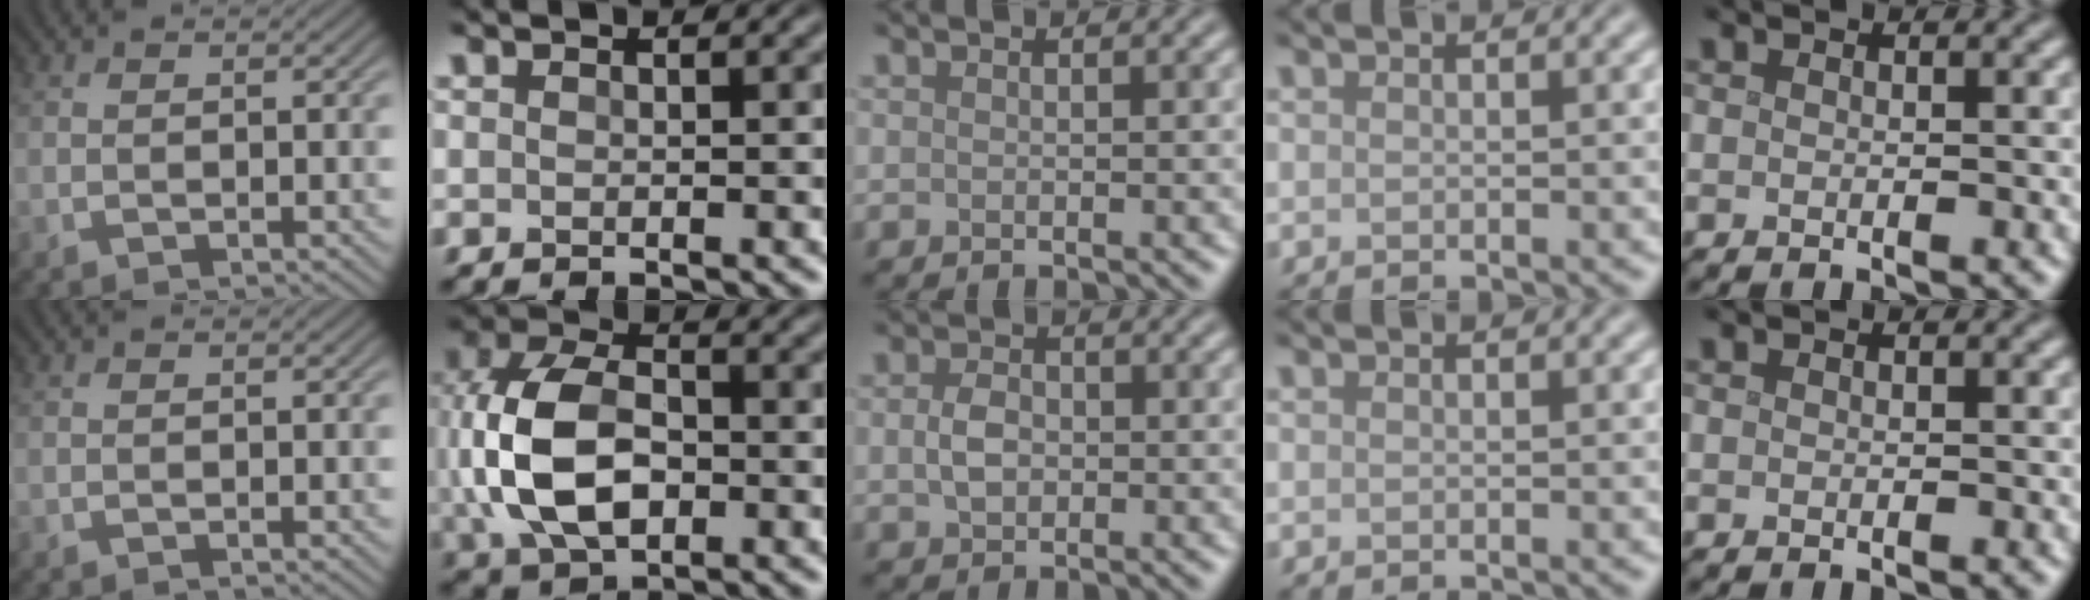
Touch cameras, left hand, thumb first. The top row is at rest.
{"index": {"total": 9.3, "force": [-0.3, 6.0, 7.0], "torque": [-0.166, 0.001, -0.009]}, "middle": {"total": 2.4, "force": [-0.1, 1.8, 1.6], "torque": [-0.038, 0.001, -0.003]}}